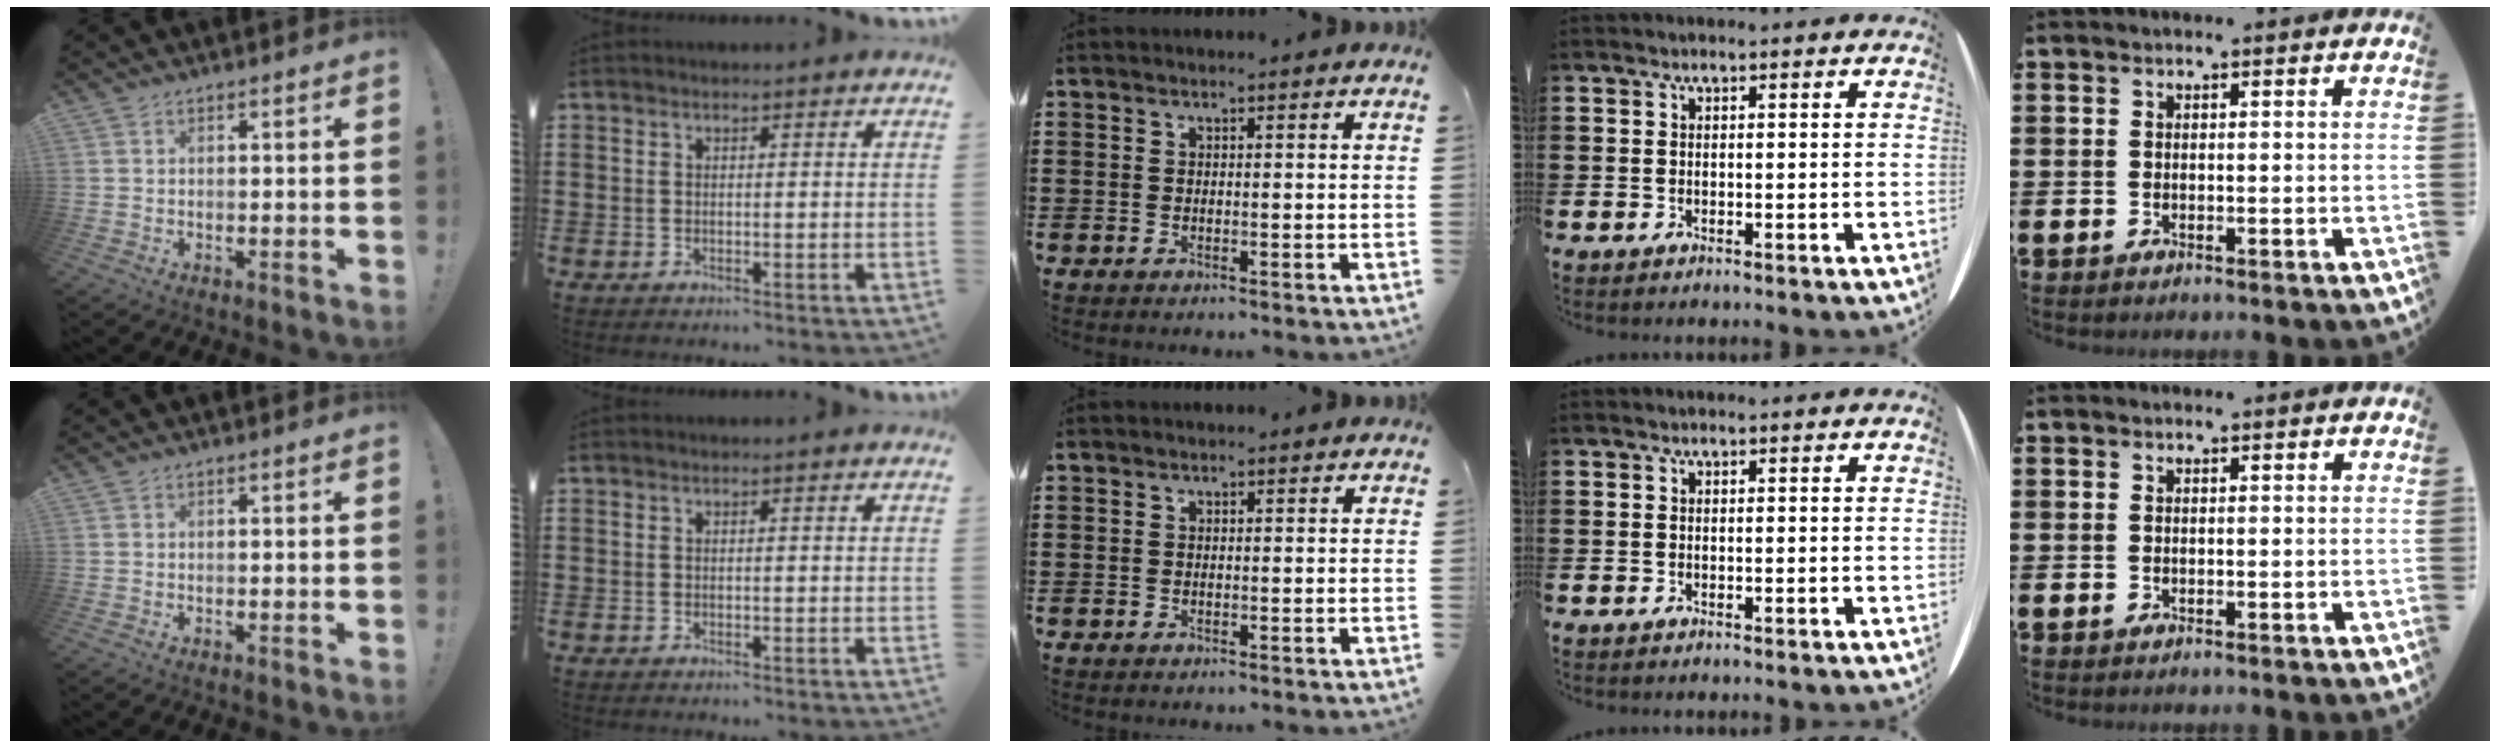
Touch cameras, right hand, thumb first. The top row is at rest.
{}